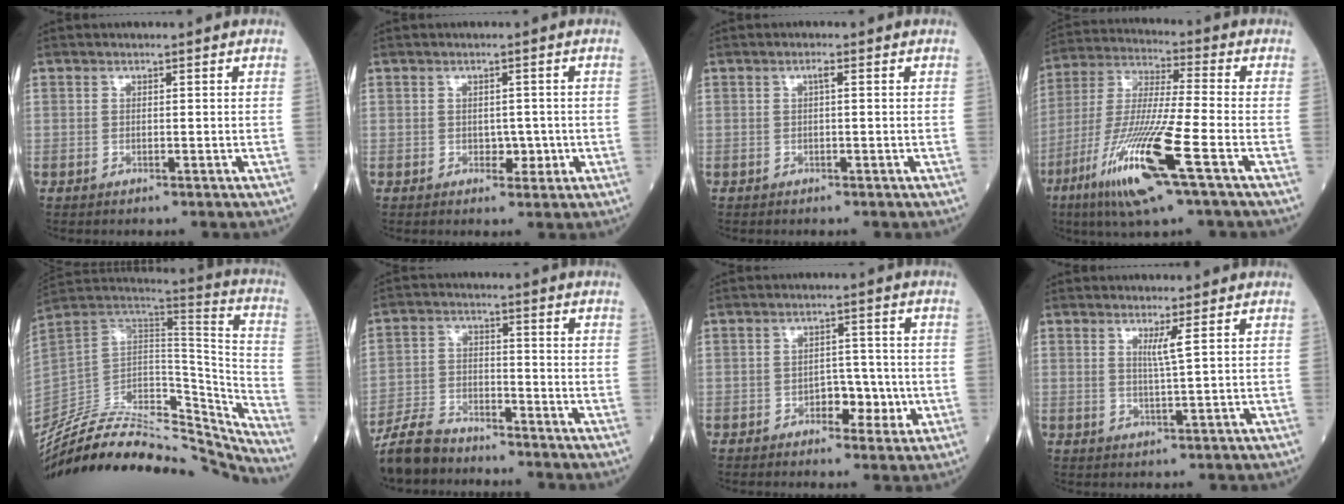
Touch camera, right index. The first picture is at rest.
{"total": 2.3, "force": [-0.3, 1.6, 1.6], "torque": [-0.013, 0.003, -0.001]}
{"total": 1.0, "force": [0.3, 0.1, 0.9], "torque": [-0.020, 0.002, 0.003]}
{"total": 16.9, "force": [-7.8, 0.5, 15.0], "torque": [-0.323, -0.032, -0.147]}
{"total": 32.3, "force": [-29.6, 5.9, 11.4], "torque": [-0.160, -0.002, -0.441]}
{"total": 8.0, "force": [-7.4, 2.2, 2.0], "torque": [-0.047, -0.013, -0.142]}
{"total": 4.3, "force": [-1.4, 2.6, 3.2], "torque": [-0.035, 0.009, -0.018]}
{"total": 2.4, "force": [1.1, -0.7, 2.0], "torque": [-0.039, -0.010, 0.022]}